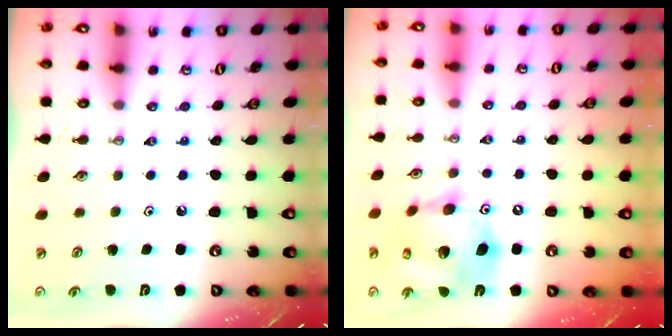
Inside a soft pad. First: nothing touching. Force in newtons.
{"total": 16.8, "press": 16.5, "slide": 3.0}